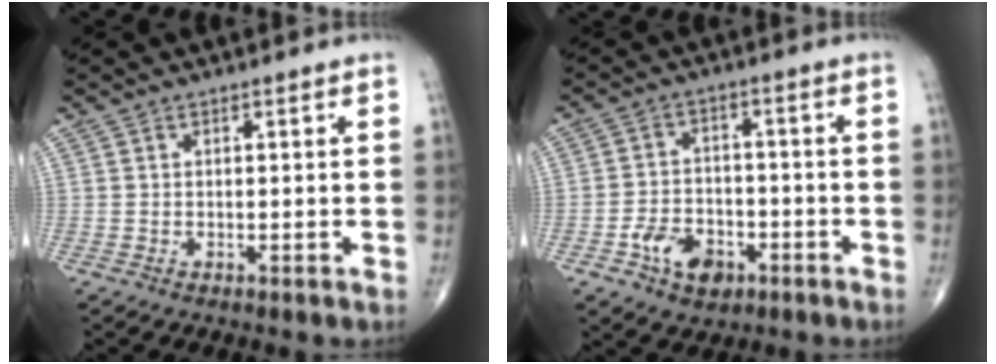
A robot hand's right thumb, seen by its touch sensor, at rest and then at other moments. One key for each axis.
{"total": 8.1, "fx": -3.9, "fy": 5.3, "fz": 4.6, "tx": -0.055, "ty": 0.024, "tz": -0.064}